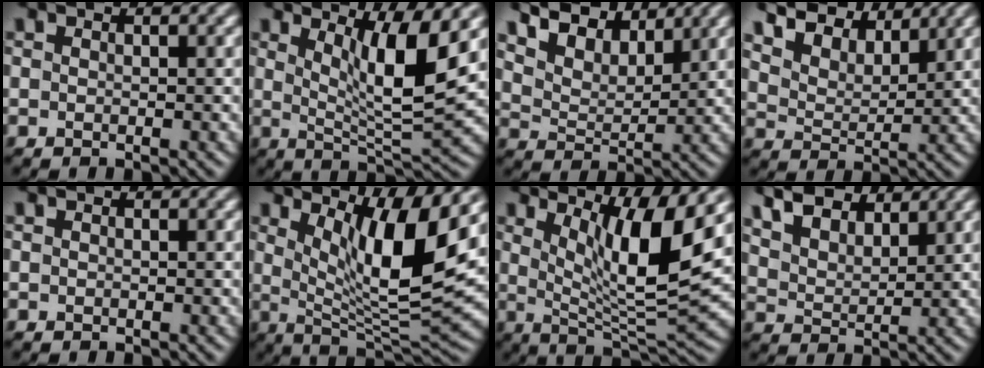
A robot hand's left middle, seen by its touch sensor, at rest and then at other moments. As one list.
[{"total": 7.0, "force": [2.6, 1.3, 6.4], "torque": [-0.104, -0.010, 0.049]}, {"total": 8.5, "force": [7.0, 3.5, 3.2], "torque": [-0.086, 0.012, 0.118]}, {"total": 8.5, "force": [7.3, 3.1, 3.0], "torque": [-0.085, 0.010, 0.122]}, {"total": 0.0}, {"total": 9.7, "force": [3.4, 2.3, 8.7], "torque": [-0.141, -0.010, 0.065]}, {"total": 8.8, "force": [3.3, 1.9, 8.0], "torque": [-0.131, -0.010, 0.063]}, {"total": 8.0, "force": [6.3, 3.7, 3.3], "torque": [-0.096, 0.020, 0.102]}]